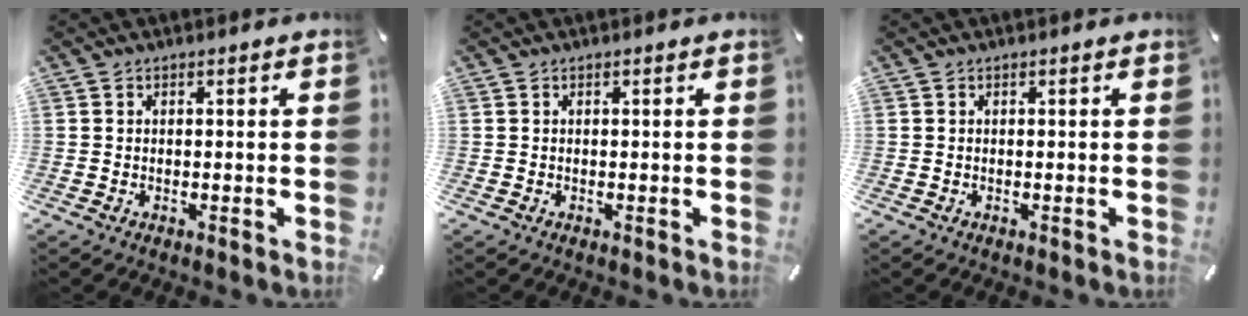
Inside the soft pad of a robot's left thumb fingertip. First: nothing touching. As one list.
[{"total": 0.0}, {"total": 0.0}]